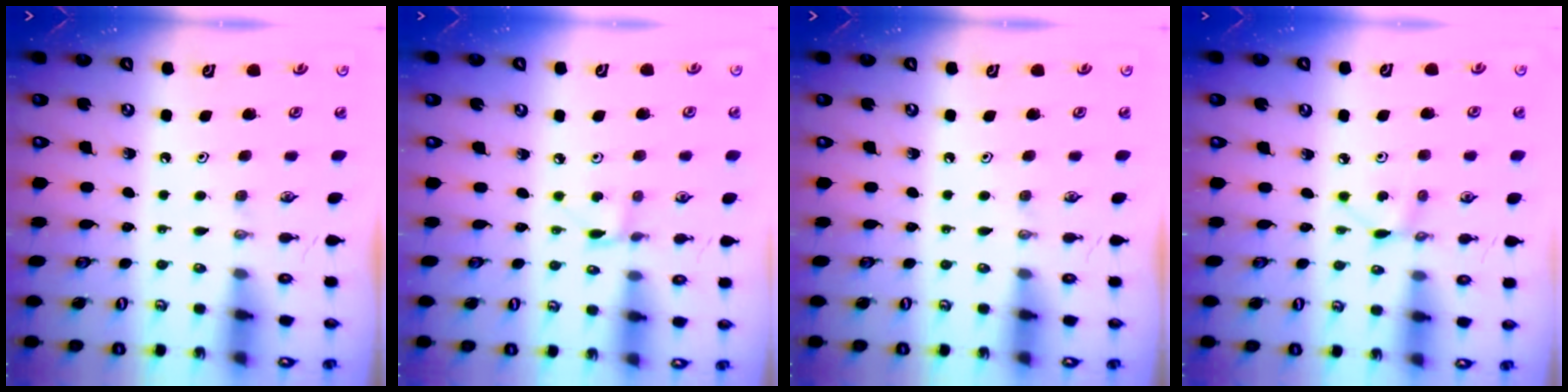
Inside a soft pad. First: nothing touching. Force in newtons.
{"total": 2.6, "press": 2.5, "slide": 0.4}
{"total": 0.0}
{"total": 2.2, "press": 2.2, "slide": 0.1}